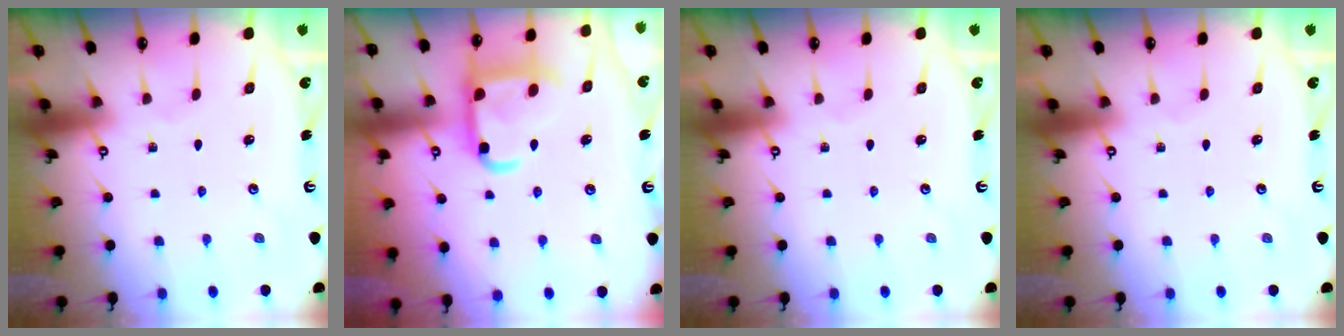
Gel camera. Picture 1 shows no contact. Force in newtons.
{"total": 15.4, "press": 15.4, "slide": 1.5}
{"total": 0.0}
{"total": 0.0}